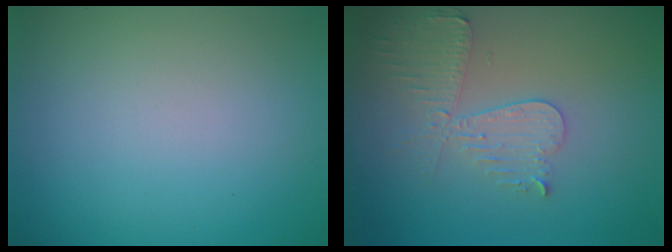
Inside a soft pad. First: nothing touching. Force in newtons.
{"total": 3.6, "press": 3.2, "slide": 1.8}